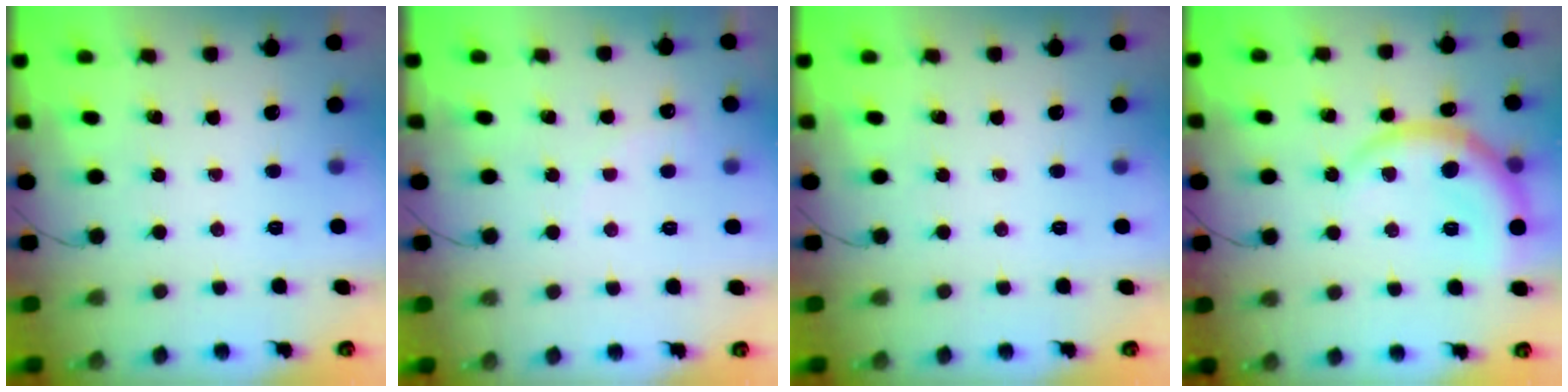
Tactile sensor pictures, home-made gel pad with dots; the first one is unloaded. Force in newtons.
{"total": 5.3, "press": 5.2, "slide": 1.0}
{"total": 0.0}
{"total": 11.8, "press": 11.7, "slide": 0.6}